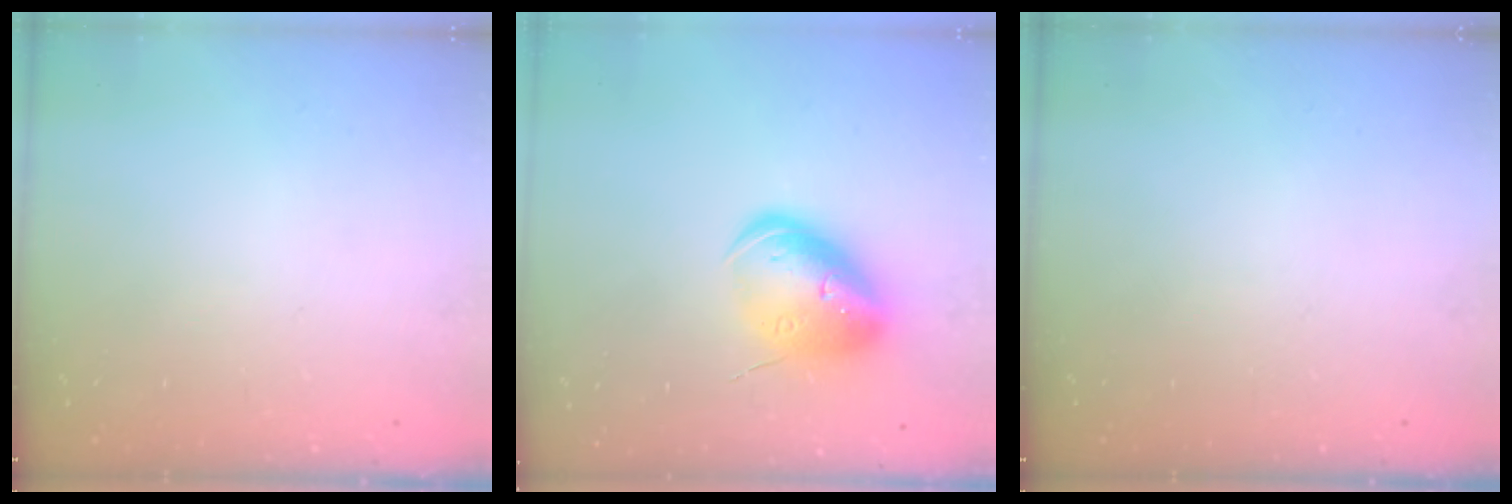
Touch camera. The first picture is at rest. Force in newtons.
{"total": 14.6, "press": 14.4, "slide": 2.4}
{"total": 0.0}